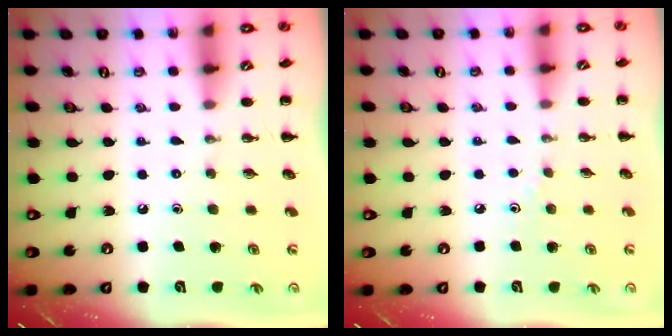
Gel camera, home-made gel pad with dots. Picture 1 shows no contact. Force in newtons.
{"total": 2.2, "press": 2.1, "slide": 0.9}